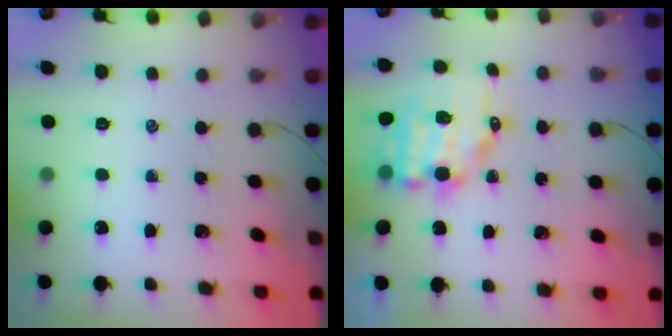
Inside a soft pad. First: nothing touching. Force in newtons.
{"total": 9.9, "press": 9.6, "slide": 2.3}